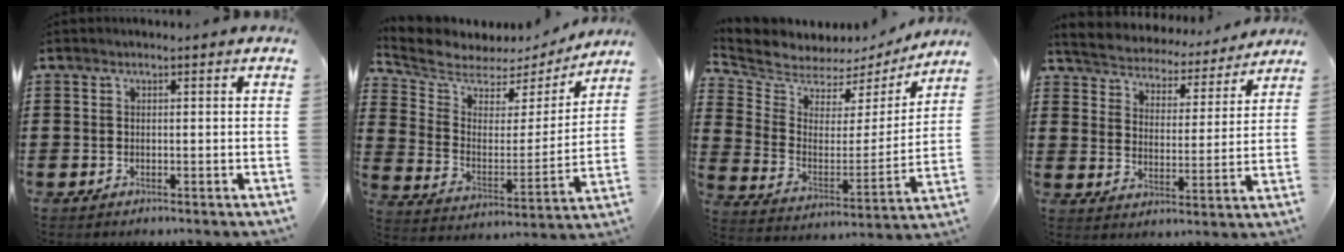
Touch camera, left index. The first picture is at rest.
{"total": 5.6, "force": [5.0, 2.4, 0.6], "torque": [-0.052, -0.039, 0.082]}
{"total": 5.2, "force": [4.9, 1.8, -0.4], "torque": [-0.034, -0.044, 0.081]}
{"total": 4.0, "force": [4.0, 0.3, -0.4], "torque": [-0.020, -0.038, 0.062]}